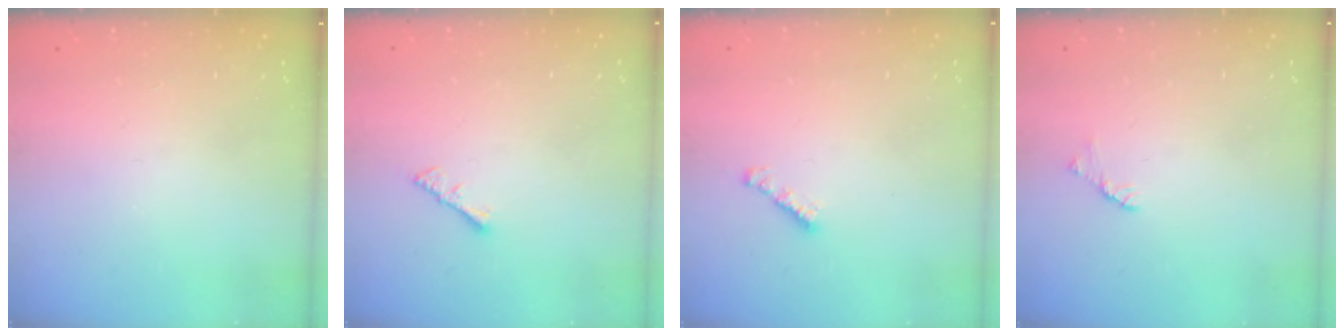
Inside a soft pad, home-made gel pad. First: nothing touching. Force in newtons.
{"total": 1.1, "press": 1.1, "slide": 0.4}
{"total": 1.9, "press": 1.9, "slide": 0.5}
{"total": 1.7, "press": 1.6, "slide": 0.4}